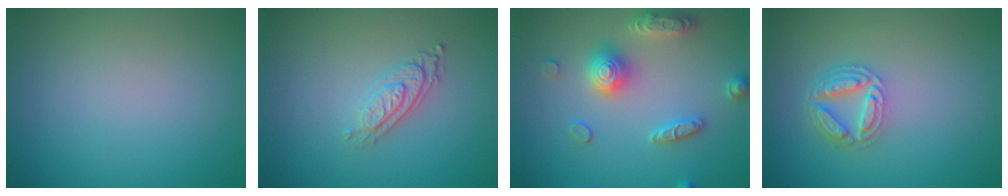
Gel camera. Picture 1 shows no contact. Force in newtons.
{"total": 2.8, "press": 2.0, "slide": 1.8}
{"total": 4.1, "press": 4.0, "slide": 0.8}
{"total": 4.1, "press": 3.2, "slide": 2.6}